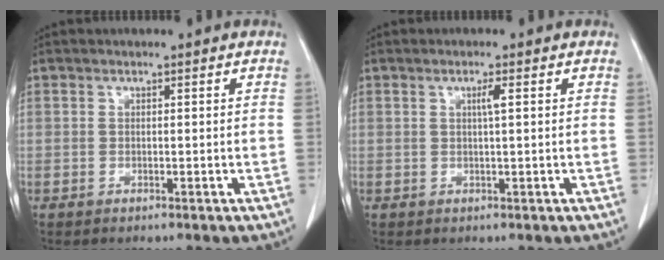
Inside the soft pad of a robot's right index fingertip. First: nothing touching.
{"total": 1.5, "force": [0.4, -0.2, 1.5], "torque": [-0.027, 0.001, 0.006]}